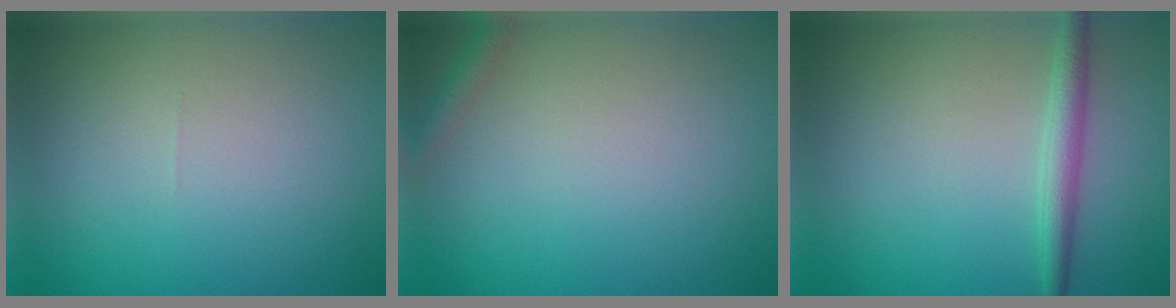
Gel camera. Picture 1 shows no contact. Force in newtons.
{"total": 1.4, "press": 1.3, "slide": 0.1}
{"total": 2.3, "press": 2.3, "slide": 0.1}